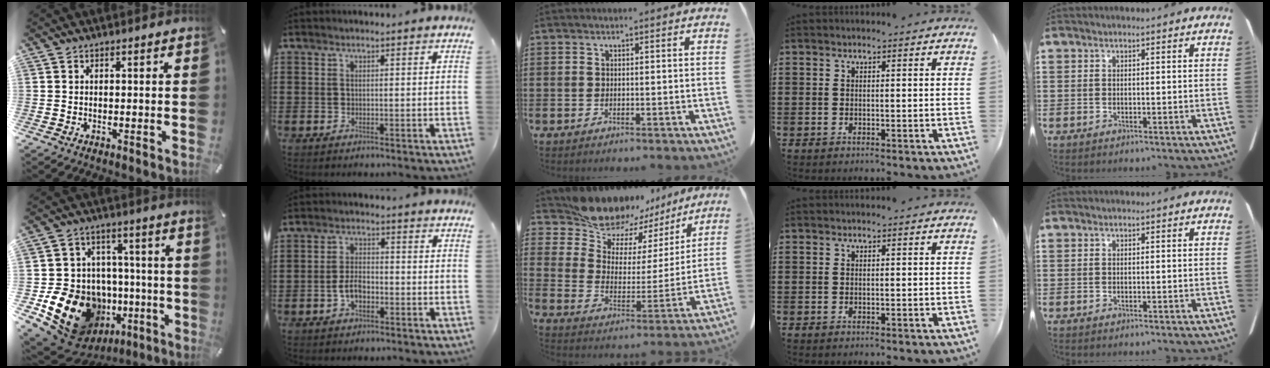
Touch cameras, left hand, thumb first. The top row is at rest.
{"thumb": {"total": 18.7, "force": [-6.5, 15.3, 8.6], "torque": [-0.150, 0.029, -0.081]}, "index": {"total": 3.8, "force": [-1.3, 1.9, 3.0], "torque": [-0.076, -0.002, -0.031]}, "middle": {"total": 11.6, "force": [10.9, 3.5, 1.9], "torque": [-0.082, -0.087, 0.200]}}